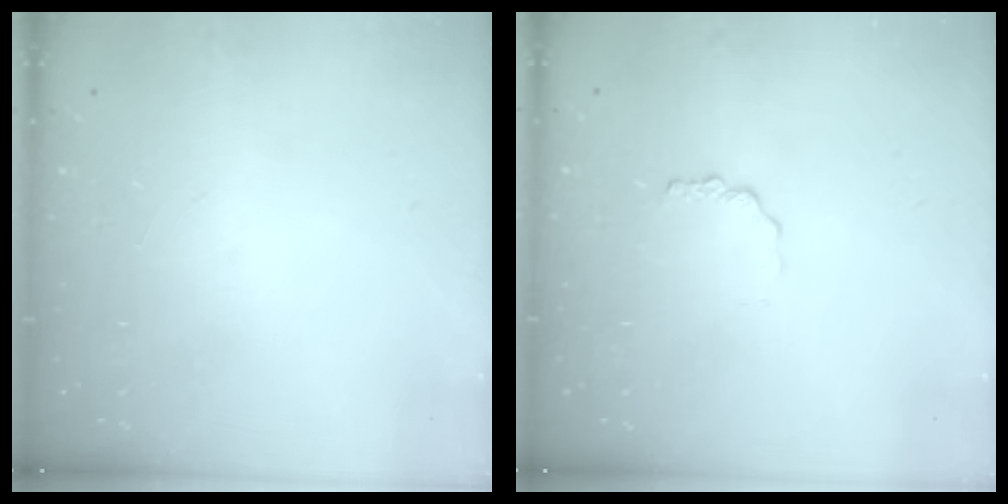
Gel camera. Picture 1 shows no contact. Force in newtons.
{"total": 1.7, "press": 1.6, "slide": 0.2}